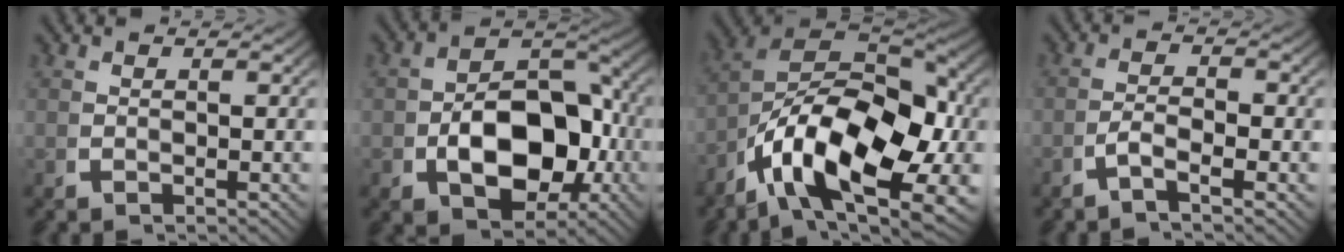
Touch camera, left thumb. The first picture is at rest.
{"total": 11.4, "force": [-1.6, 7.5, 8.5], "torque": [-0.158, -0.030, -0.007]}
{"total": 20.6, "force": [-2.2, 12.7, 16.1], "torque": [-0.323, -0.068, -0.010]}
{"total": 2.6, "force": [-1.1, 0.9, 2.2], "torque": [-0.048, -0.005, -0.026]}